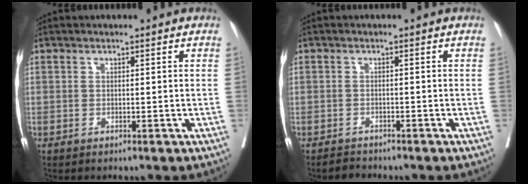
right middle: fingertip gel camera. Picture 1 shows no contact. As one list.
[{"total": 1.4, "force": [-1.4, 0.4, -0.2], "torque": [-0.004, -0.005, -0.023]}]